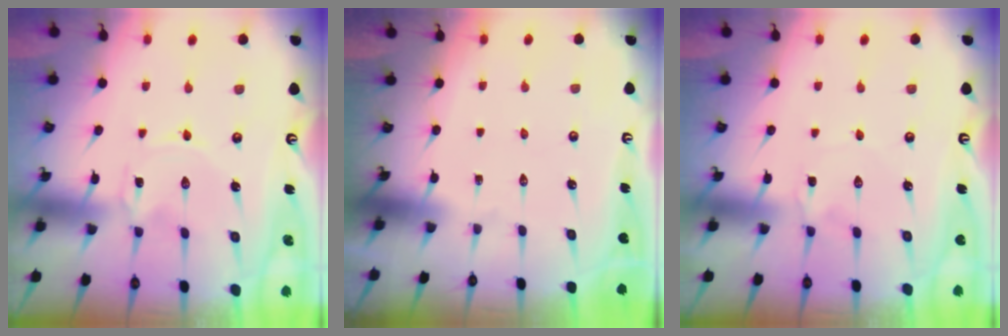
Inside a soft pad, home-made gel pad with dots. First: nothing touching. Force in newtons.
{"total": 0.0}
{"total": 1.8, "press": 1.8, "slide": 0.4}